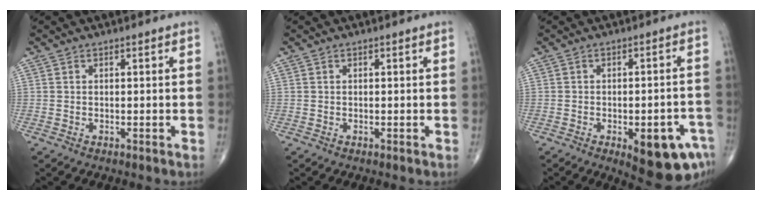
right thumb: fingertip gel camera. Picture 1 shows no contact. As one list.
[{"total": 0.0}, {"total": 12.5, "force": [-5.7, 4.6, 10.1], "torque": [-0.095, 0.023, -0.062]}]